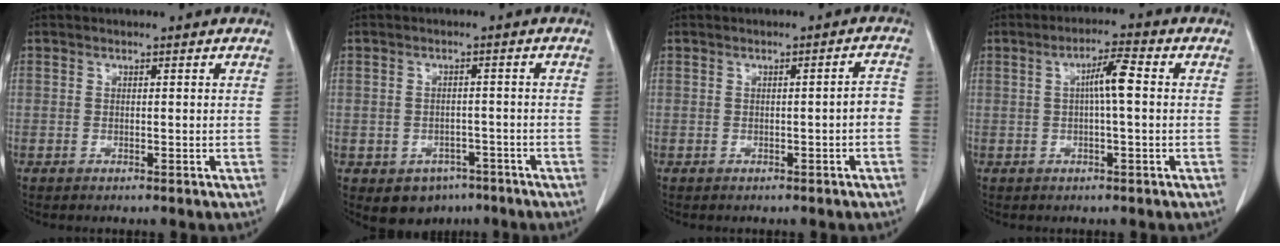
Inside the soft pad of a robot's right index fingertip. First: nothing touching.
{"total": 5.3, "force": [-3.2, 3.9, 1.4], "torque": [-0.012, 0.007, -0.037]}
{"total": 2.3, "force": [-0.7, 0.2, 2.2], "torque": [-0.024, 0.005, -0.010]}
{"total": 4.7, "force": [0.4, 0.3, 4.7], "torque": [-0.083, 0.010, 0.005]}